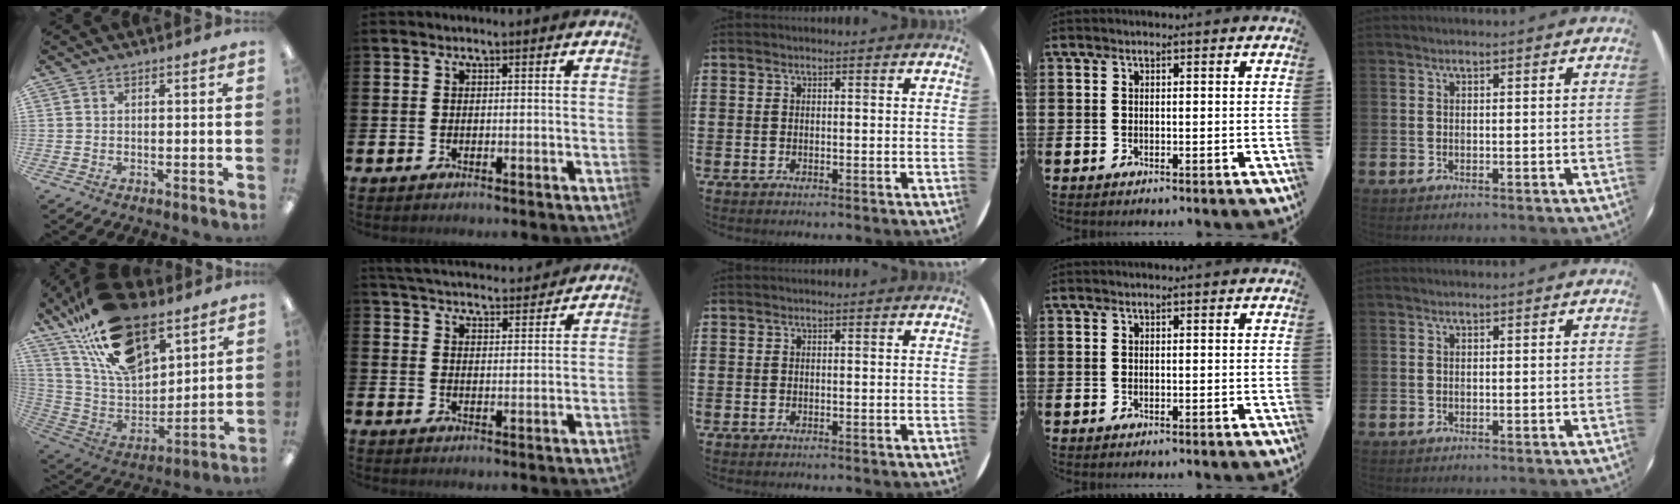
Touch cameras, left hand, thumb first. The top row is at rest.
{"thumb": {"total": 23.2, "force": [15.4, 11.3, 13.1], "torque": [-0.243, -0.070, 0.279]}, "index": {"total": 5.2, "force": [5.1, 0.8, 0.4], "torque": [-0.020, -0.035, 0.089]}}